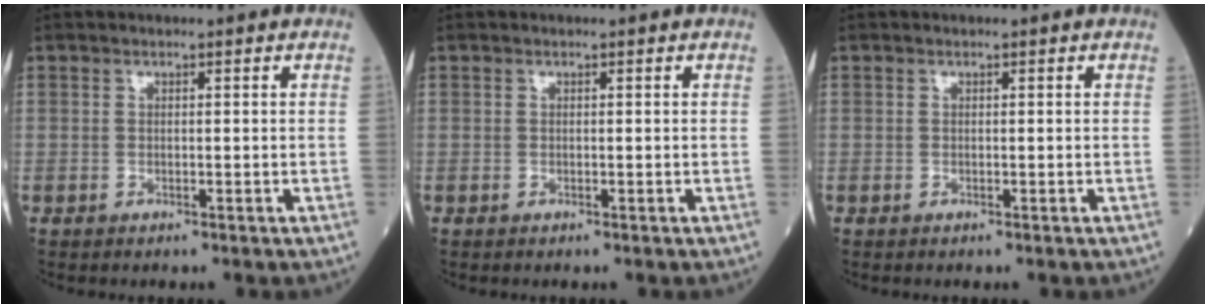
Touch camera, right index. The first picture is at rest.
{"total": 0.0}
{"total": 0.0}